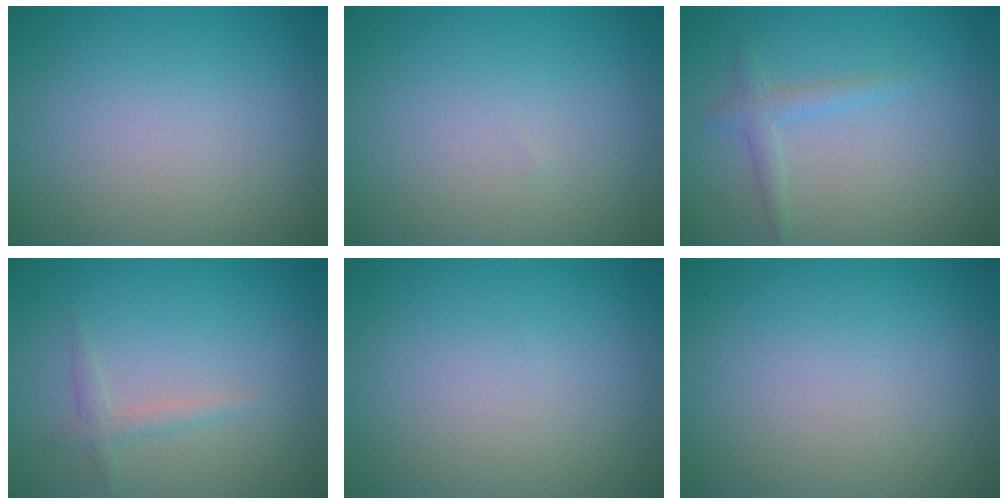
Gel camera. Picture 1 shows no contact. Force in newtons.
{"total": 0.0}
{"total": 0.9, "press": 0.9, "slide": 0.1}
{"total": 1.3, "press": 1.3, "slide": 0.0}
{"total": 0.0}
{"total": 0.0}